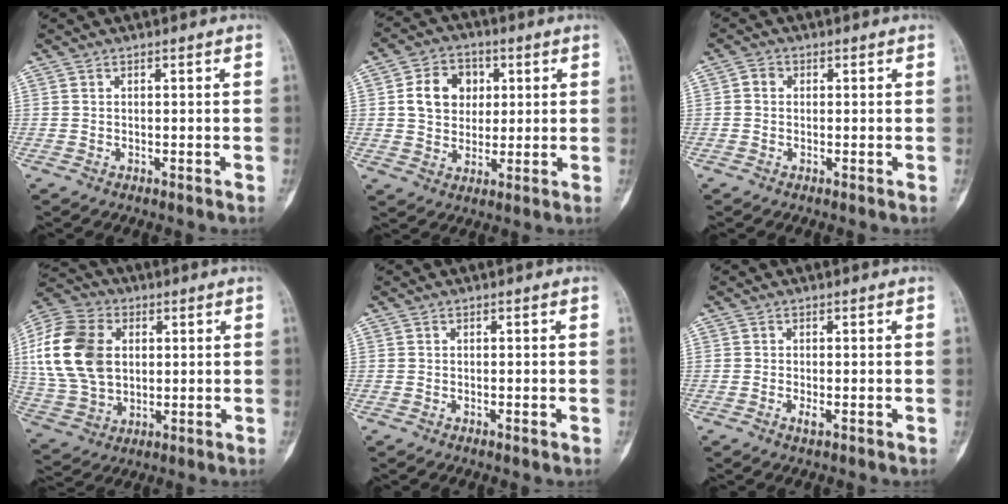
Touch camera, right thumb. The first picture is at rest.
{"total": 9.9, "force": [2.1, 8.0, 5.4], "torque": [-0.053, 0.001, 0.032]}
{"total": 1.9, "force": [0.1, 1.6, 0.9], "torque": [-0.007, 0.004, -0.003]}
{"total": 18.5, "force": [3.2, 13.2, 12.6], "torque": [-0.245, 0.004, 0.063]}
{"total": 0.8, "force": [-0.3, 0.2, 0.7], "torque": [-0.009, -0.001, -0.004]}
{"total": 1.0, "force": [-0.4, 0.1, 0.9], "torque": [-0.017, -0.005, -0.012]}